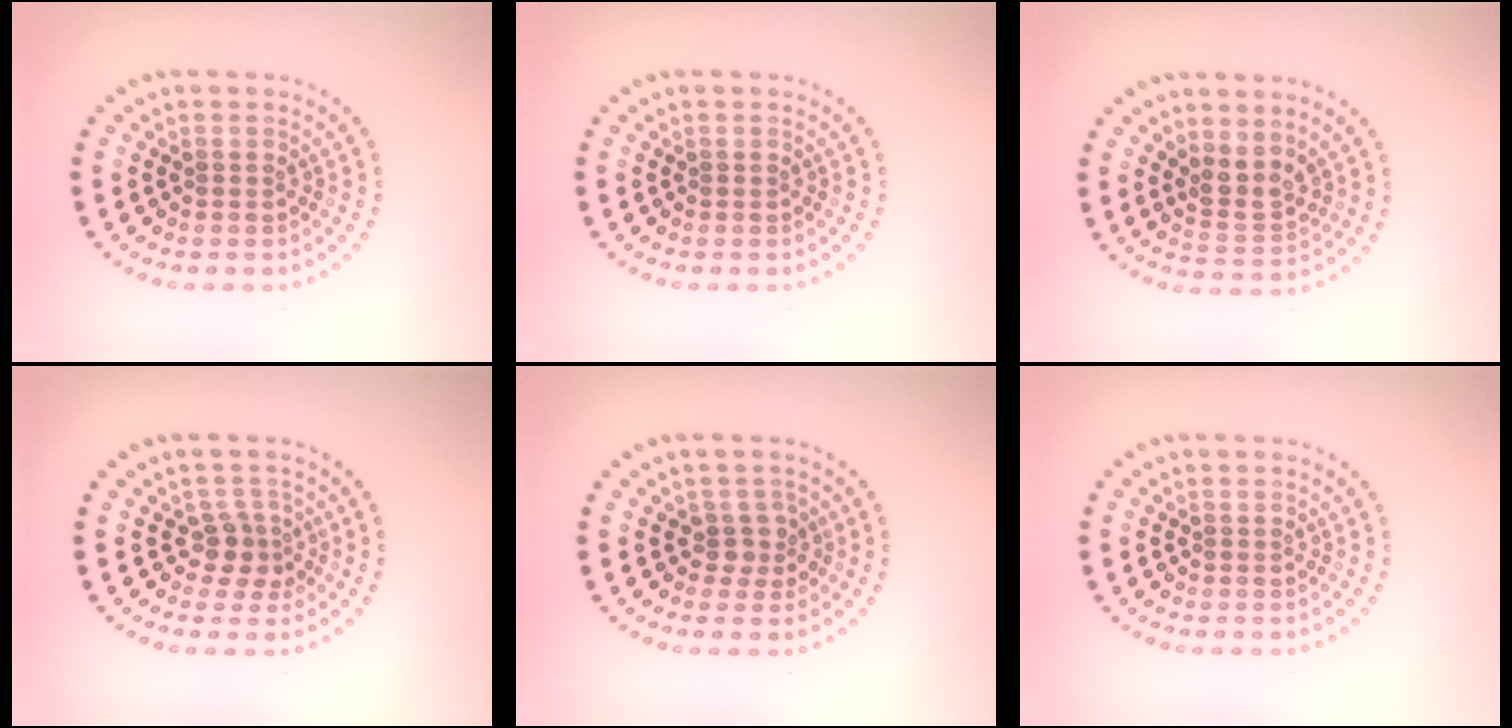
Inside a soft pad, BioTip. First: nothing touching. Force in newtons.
{"total": 0.0}
{"total": 2.5, "press": 2.0, "slide": 1.5}
{"total": 2.2, "press": 1.8, "slide": 1.3}
{"total": 1.7, "press": 1.4, "slide": 1.0}
{"total": 0.0}